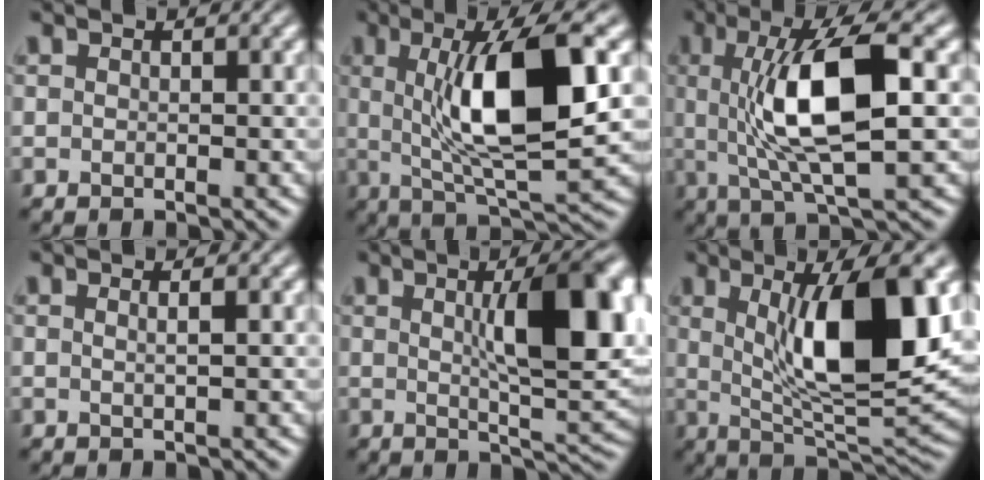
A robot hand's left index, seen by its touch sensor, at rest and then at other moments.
{"total": 10.0, "force": [1.8, 2.6, 9.5], "torque": [-0.147, 0.000, 0.036]}
{"total": 9.1, "force": [1.2, 2.5, 8.6], "torque": [-0.147, 0.004, 0.027]}
{"total": 1.1, "force": [0.4, 0.2, 1.0], "torque": [-0.008, 0.007, 0.002]}
{"total": 10.3, "force": [1.7, 2.7, 9.8], "torque": [-0.122, 0.006, 0.030]}
{"total": 11.2, "force": [2.4, 3.3, 10.4], "torque": [-0.152, -0.003, 0.046]}